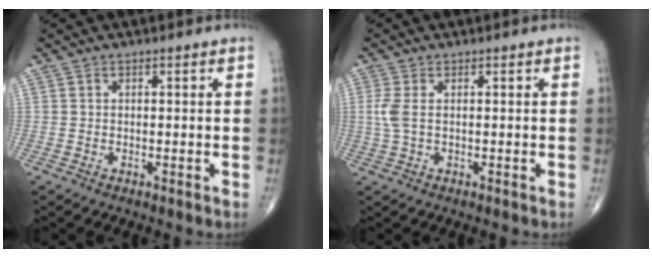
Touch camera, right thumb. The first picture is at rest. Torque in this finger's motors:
{"motor_torque": [-0.13, 0.36, 0.47, 0.13, 0.03]}